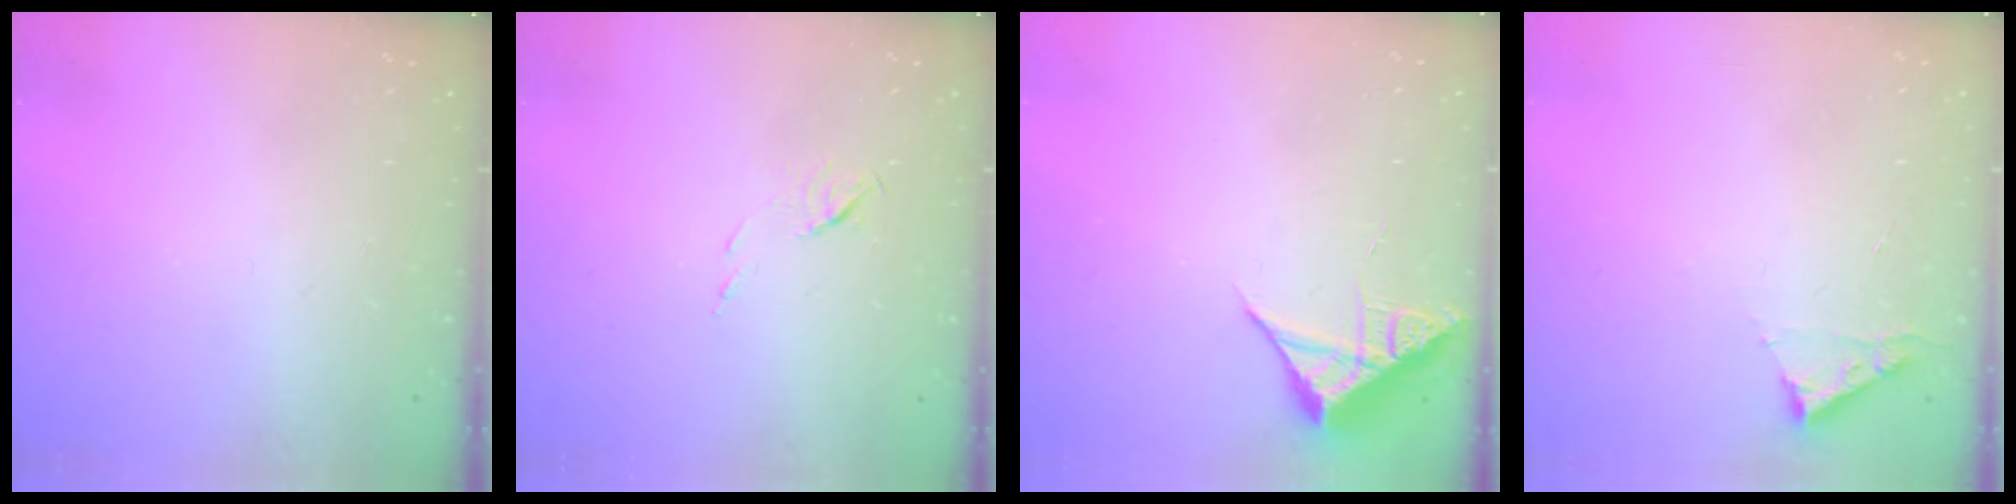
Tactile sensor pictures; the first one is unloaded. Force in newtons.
{"total": 5.1, "press": 5.0, "slide": 0.8}
{"total": 7.1, "press": 7.1, "slide": 0.3}
{"total": 2.8, "press": 2.8, "slide": 0.3}